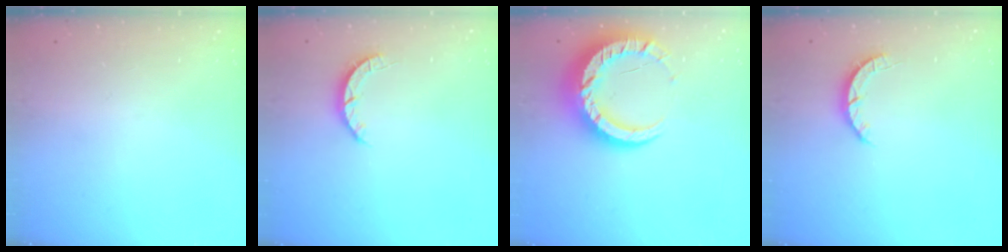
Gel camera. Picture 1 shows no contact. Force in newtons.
{"total": 2.7, "press": 2.7, "slide": 0.4}
{"total": 12.7, "press": 12.7, "slide": 0.8}
{"total": 2.7, "press": 2.7, "slide": 0.4}